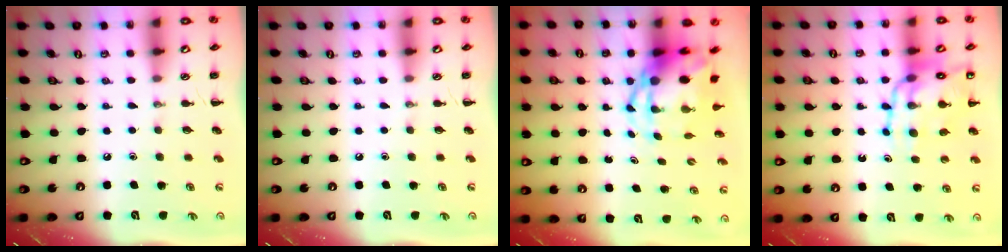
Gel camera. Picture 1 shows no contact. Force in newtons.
{"total": 0.0}
{"total": 7.3, "press": 7.1, "slide": 1.8}
{"total": 13.0, "press": 12.6, "slide": 3.3}